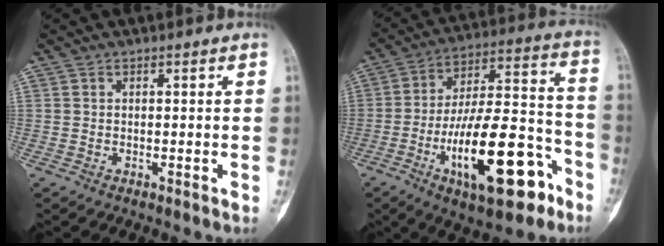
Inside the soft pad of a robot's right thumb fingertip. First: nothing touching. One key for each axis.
{"total": 23.1, "fx": -10.2, "fy": 8.6, "fz": 18.8, "tx": -0.306, "ty": 0.061, "tz": -0.158}